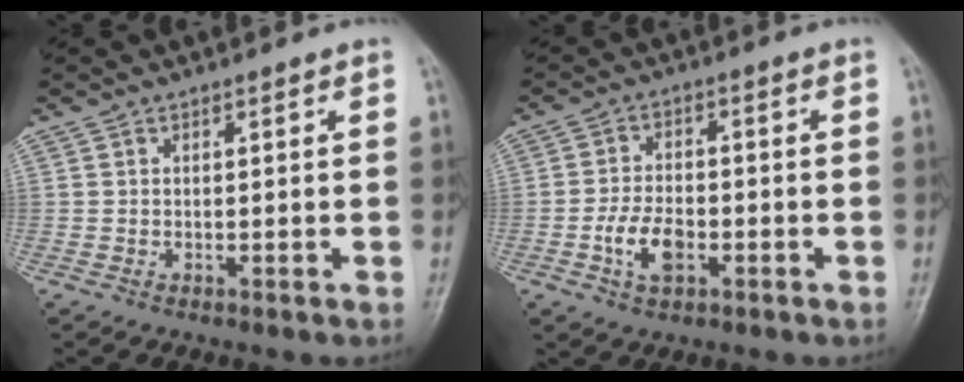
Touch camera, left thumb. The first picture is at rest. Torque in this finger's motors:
{"motor_torque": [-0.31, 0.55, 0.13, 0.07, 0.03]}